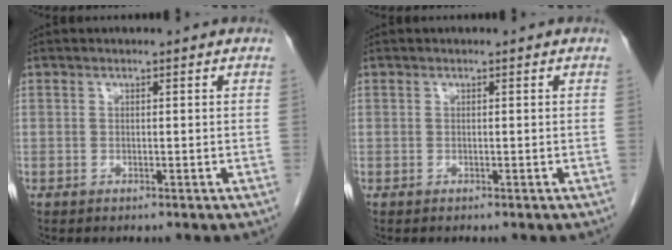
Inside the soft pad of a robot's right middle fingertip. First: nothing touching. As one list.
[{"total": 0.0}]